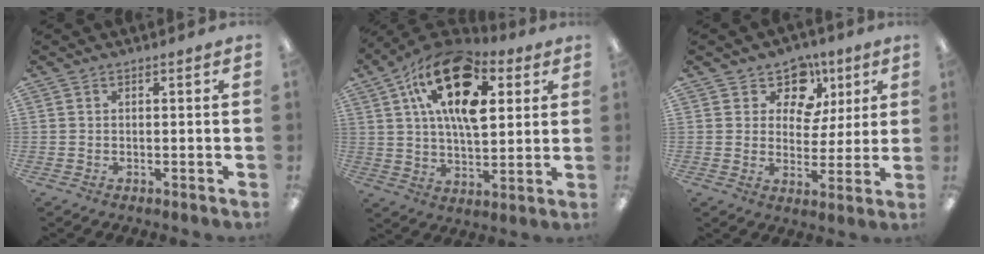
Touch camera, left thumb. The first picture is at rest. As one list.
[{"total": 20.1, "force": [9.2, 10.6, 14.5], "torque": [-0.237, -0.027, 0.155]}, {"total": 11.3, "force": [6.0, 8.3, 4.8], "torque": [-0.073, -0.029, 0.110]}]